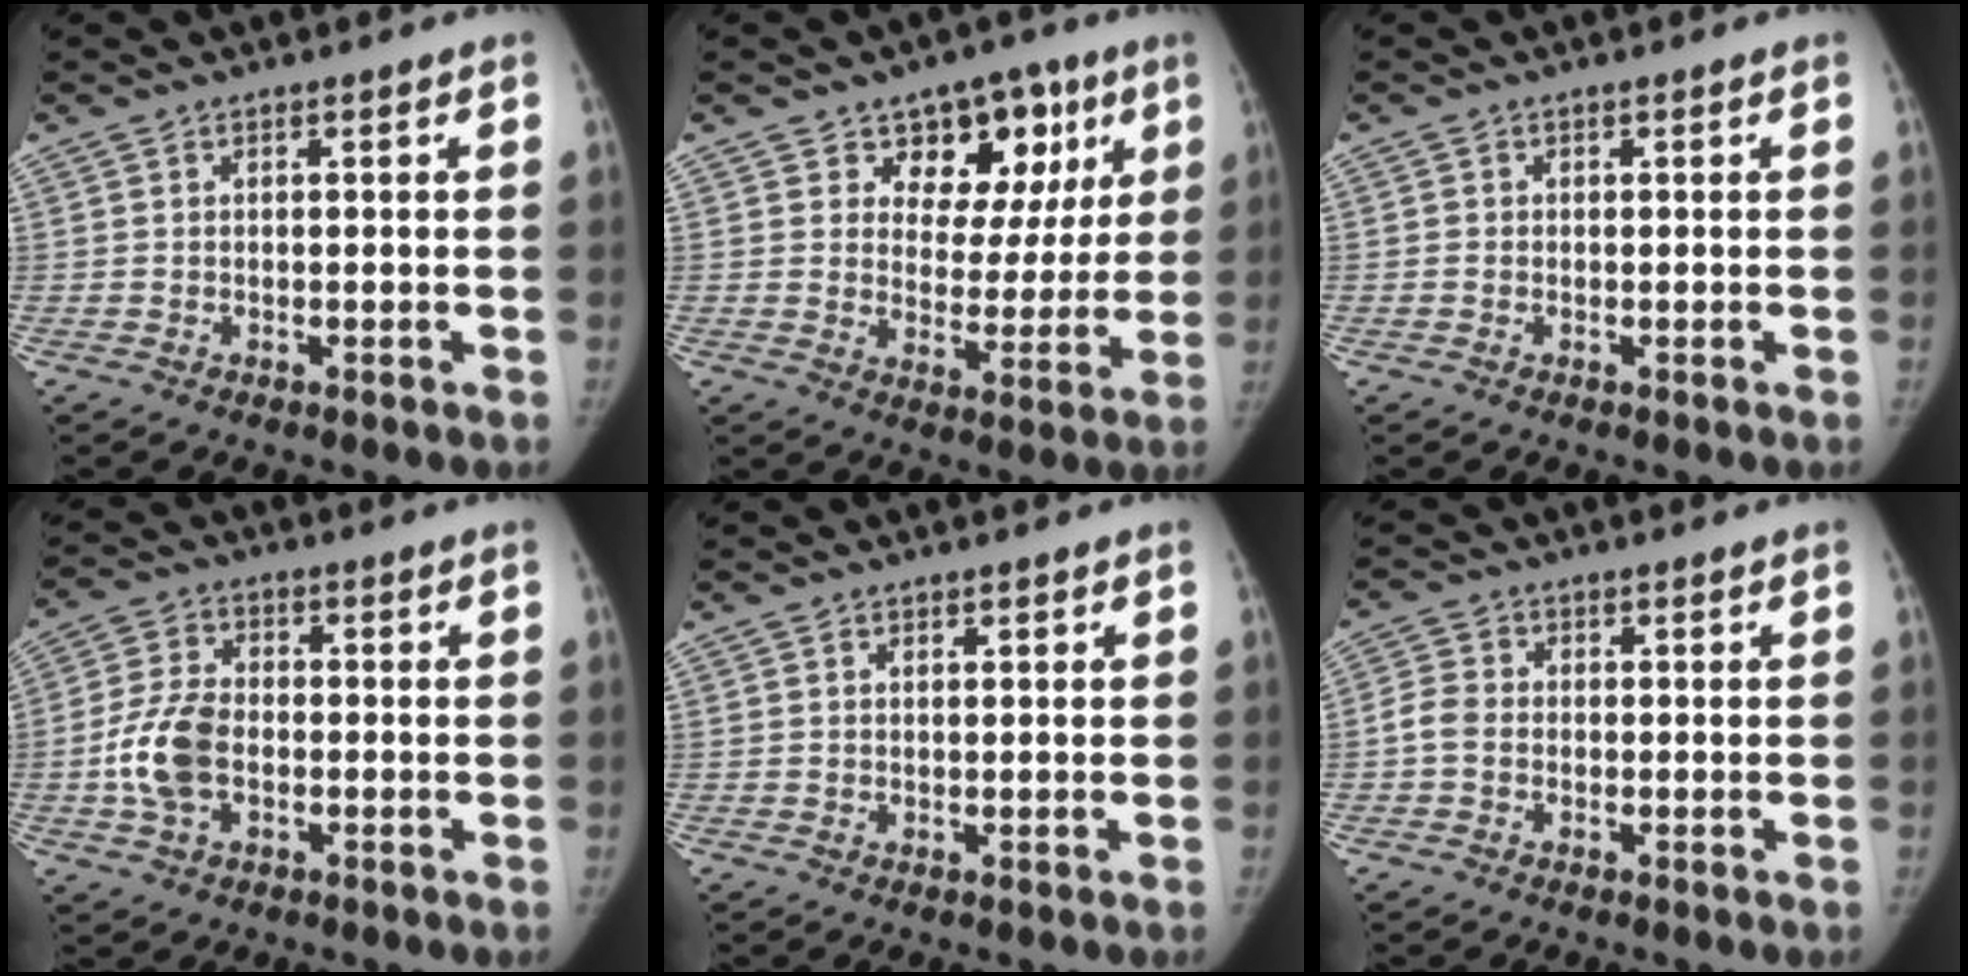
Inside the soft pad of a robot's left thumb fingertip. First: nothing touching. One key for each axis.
{"total": 12.5, "fx": 6.4, "fy": 8.9, "fz": 6.2, "tx": -0.022, "ty": -0.019, "tz": 0.091}
{"total": 0.6, "fx": -0.1, "fy": 0.6, "fz": 0.1, "tx": 0.001, "ty": 0.002, "tz": -0.002}
{"total": 10.3, "fx": -2.1, "fy": 6.7, "fz": 7.5, "tx": -0.146, "ty": 0.016, "tz": -0.043}
{"total": 0.7, "fx": 0.4, "fy": 0.4, "fz": 0.4, "tx": -0.003, "ty": -0.002, "tz": 0.005}
{"total": 3.6, "fx": -0.7, "fy": 2.9, "fz": 2.0, "tx": -0.035, "ty": 0.009, "tz": -0.020}